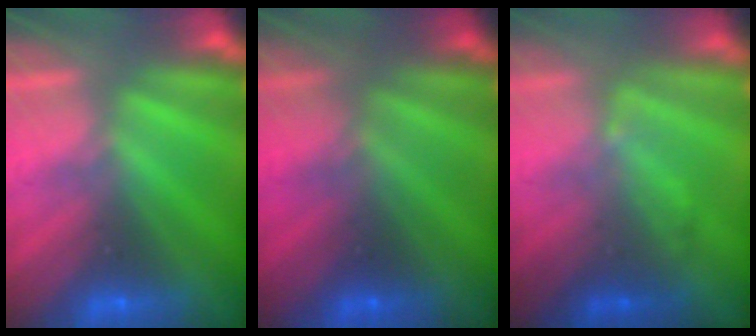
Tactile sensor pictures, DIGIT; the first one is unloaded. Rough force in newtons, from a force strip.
{"total": 1.8}
{"total": 2.1}